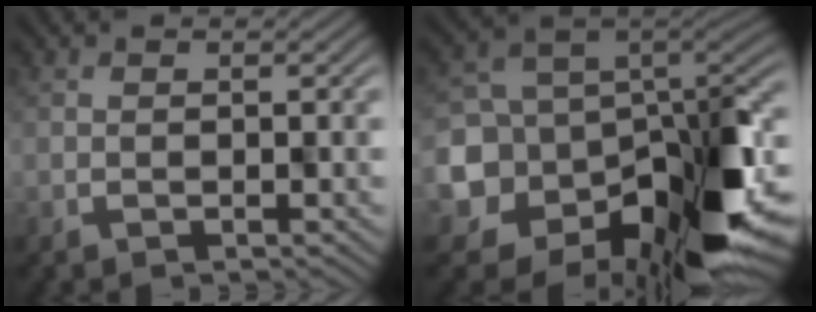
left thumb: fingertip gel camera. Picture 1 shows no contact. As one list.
[{"total": 13.0, "force": [-2.6, 9.7, 8.1], "torque": [-0.150, -0.038, -0.036]}]